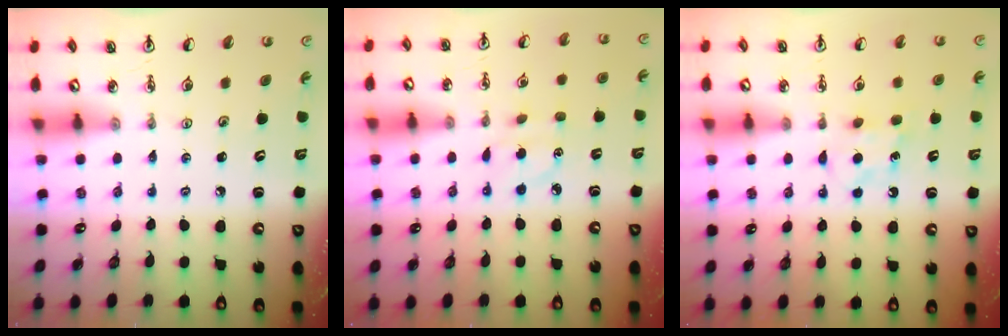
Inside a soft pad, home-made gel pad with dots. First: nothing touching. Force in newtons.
{"total": 3.9, "press": 3.9, "slide": 0.6}
{"total": 5.1, "press": 5.1, "slide": 0.7}